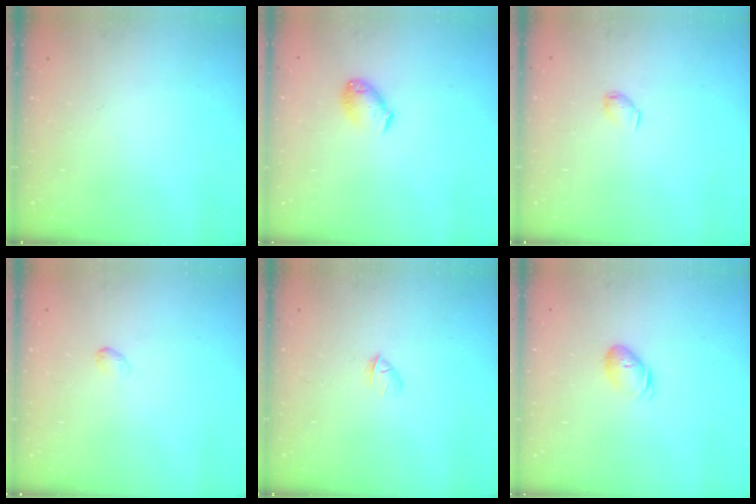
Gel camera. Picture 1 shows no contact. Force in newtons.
{"total": 7.8, "press": 7.7, "slide": 1.0}
{"total": 2.8, "press": 2.8, "slide": 0.5}
{"total": 2.7, "press": 2.7, "slide": 0.5}
{"total": 2.4, "press": 2.2, "slide": 0.8}
{"total": 7.4, "press": 7.3, "slide": 1.2}